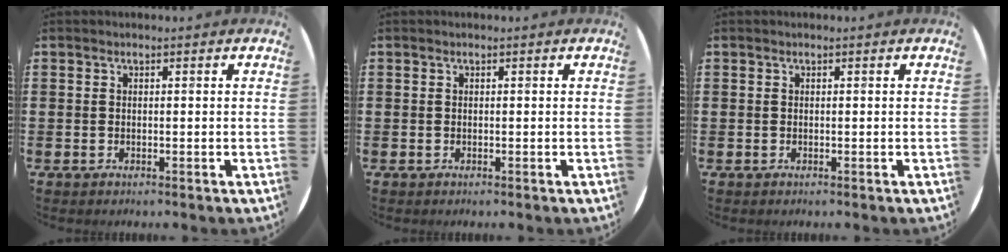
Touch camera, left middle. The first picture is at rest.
{"total": 0.0}
{"total": 0.0}